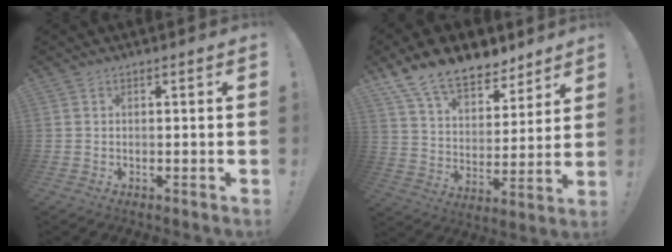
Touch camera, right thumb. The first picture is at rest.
{"total": 15.0, "force": [11.6, 7.5, 5.8], "torque": [-0.115, -0.079, 0.218]}